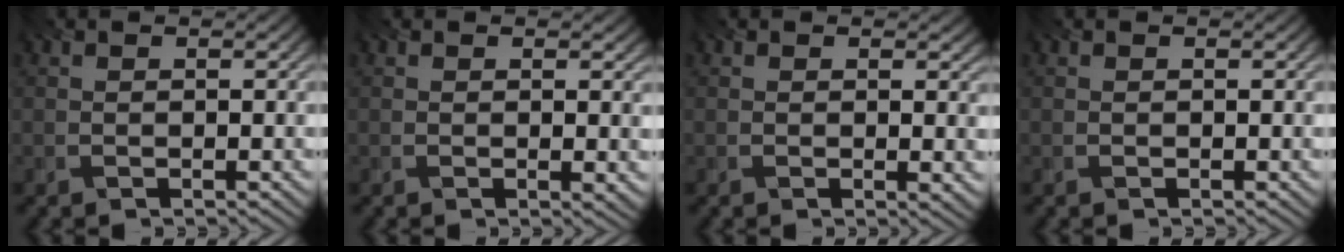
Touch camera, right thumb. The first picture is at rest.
{"total": 1.7, "force": [0.5, 0.4, 1.5], "torque": [-0.025, -0.005, 0.006]}
{"total": 1.9, "force": [0.7, 0.9, 1.6], "torque": [-0.024, -0.005, 0.008]}
{"total": 0.0}